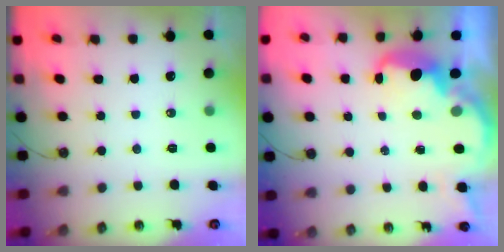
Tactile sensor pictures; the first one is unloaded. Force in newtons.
{"total": 5.6, "press": 5.6, "slide": 0.8}